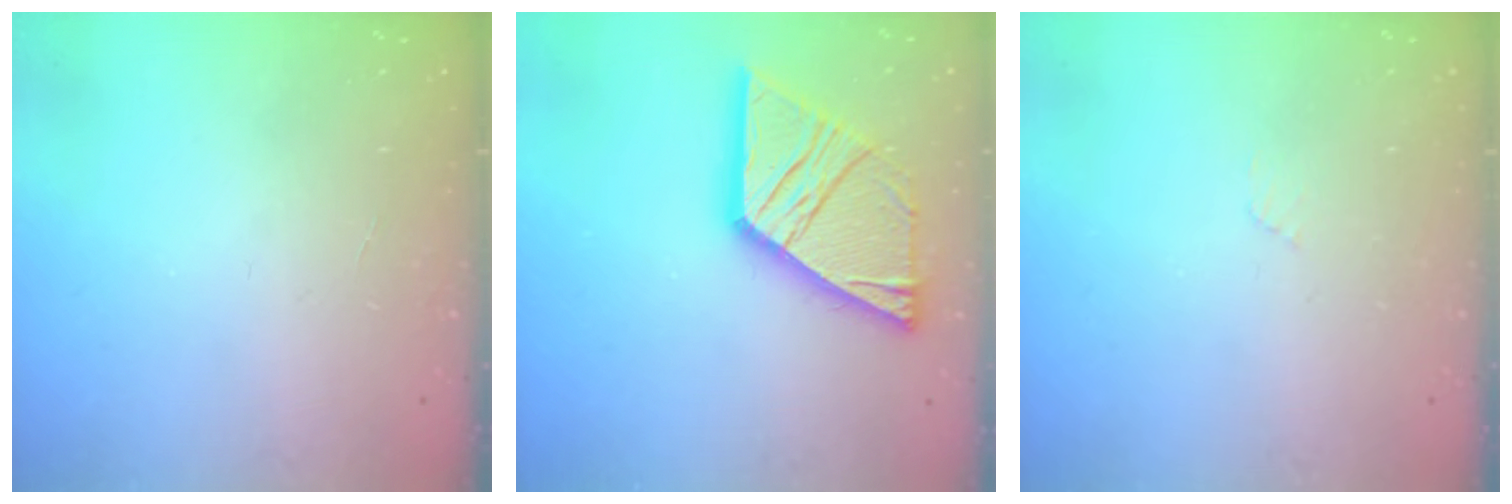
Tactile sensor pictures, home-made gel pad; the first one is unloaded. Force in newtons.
{"total": 19.0, "press": 19.0, "slide": 1.6}
{"total": 2.7, "press": 2.7, "slide": 0.2}